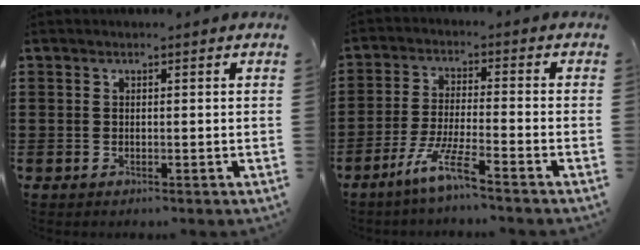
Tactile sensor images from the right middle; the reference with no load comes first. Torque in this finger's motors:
{"motor_torque": [0.06, -0.07, 0.11, 0.05]}